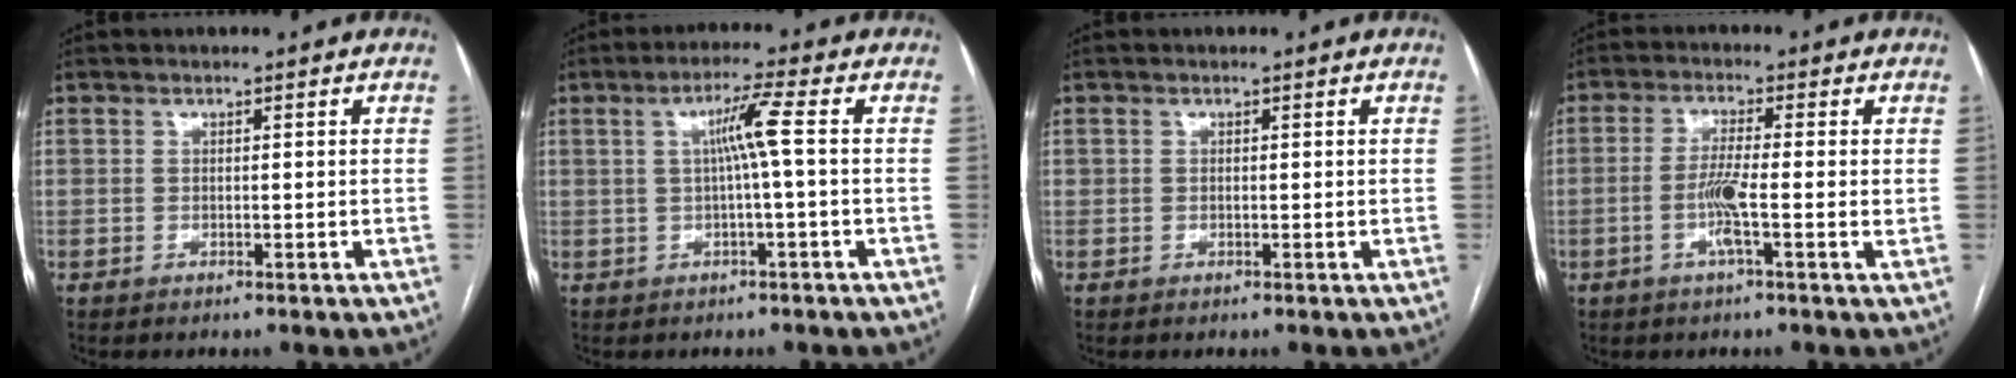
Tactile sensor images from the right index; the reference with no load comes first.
{"total": 4.8, "force": [0.4, -0.9, 4.7], "torque": [-0.085, 0.009, 0.009]}
{"total": 0.0}
{"total": 4.9, "force": [-1.2, -0.2, 4.8], "torque": [-0.093, -0.006, -0.027]}